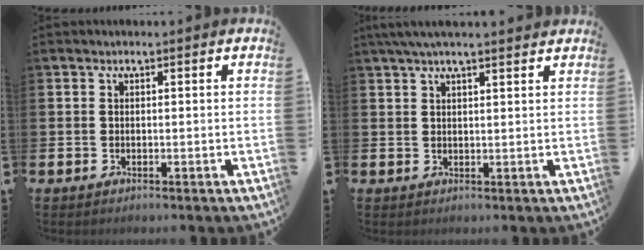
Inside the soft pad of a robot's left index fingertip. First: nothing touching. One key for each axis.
{"total": 3.6, "fx": 3.1, "fy": 0.3, "fz": 1.8, "tx": -0.039, "ty": -0.002, "tz": 0.057}